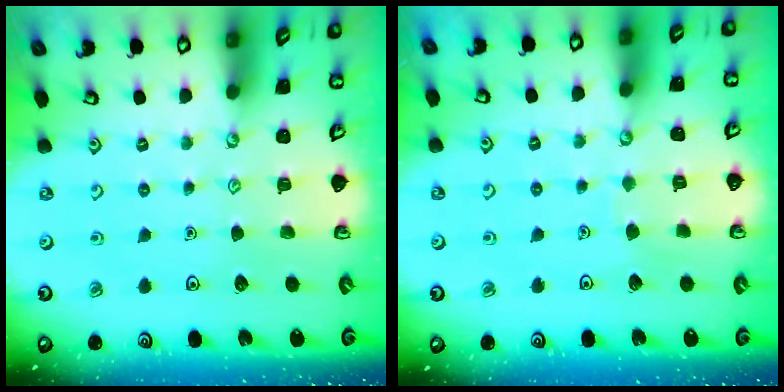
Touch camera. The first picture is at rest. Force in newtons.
{"total": 2.9, "press": 2.9, "slide": 0.2}